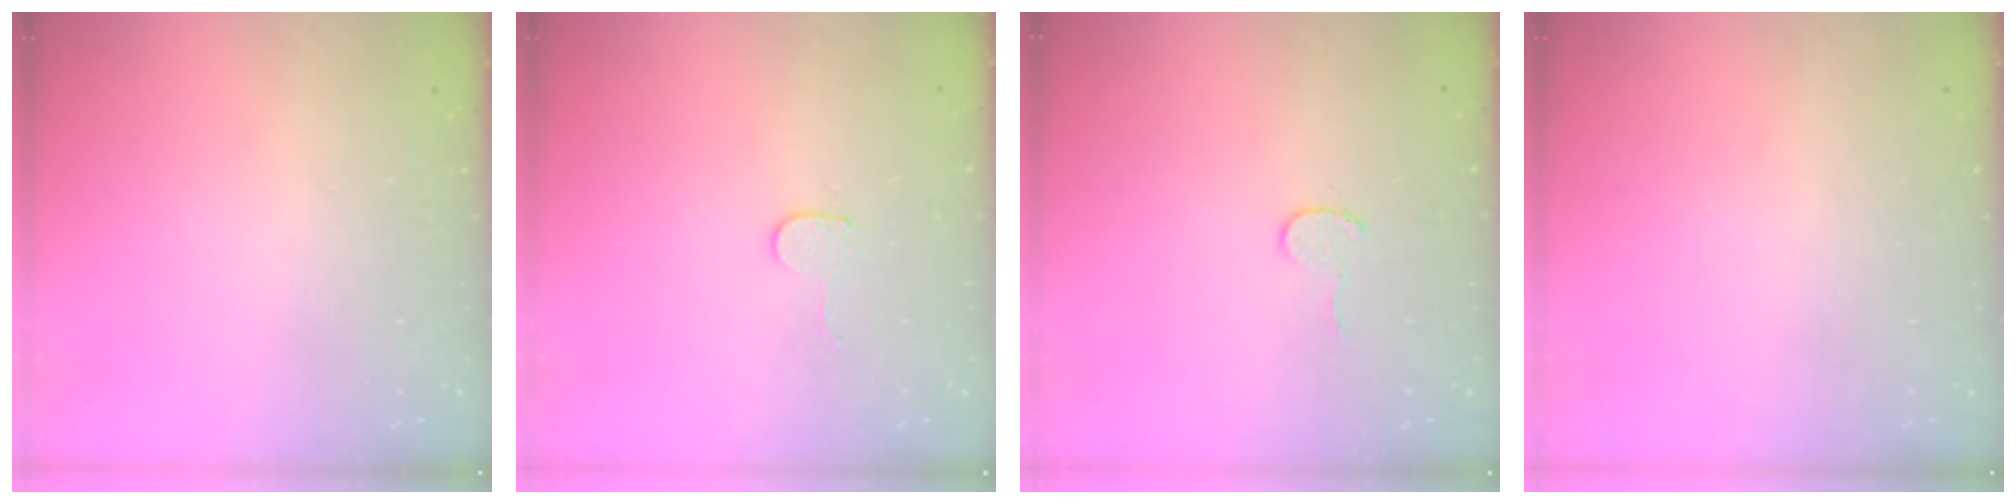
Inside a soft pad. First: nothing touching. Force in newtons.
{"total": 2.7, "press": 2.7, "slide": 0.2}
{"total": 3.7, "press": 3.7, "slide": 0.4}
{"total": 0.0}